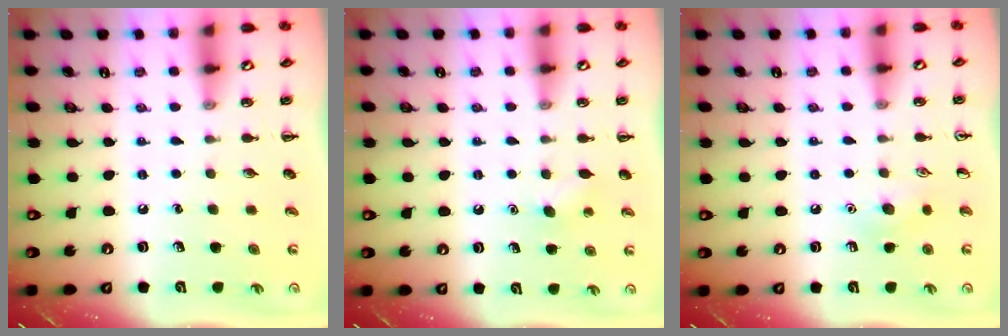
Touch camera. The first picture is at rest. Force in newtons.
{"total": 3.9, "press": 3.7, "slide": 1.1}
{"total": 8.1, "press": 7.8, "slide": 2.0}